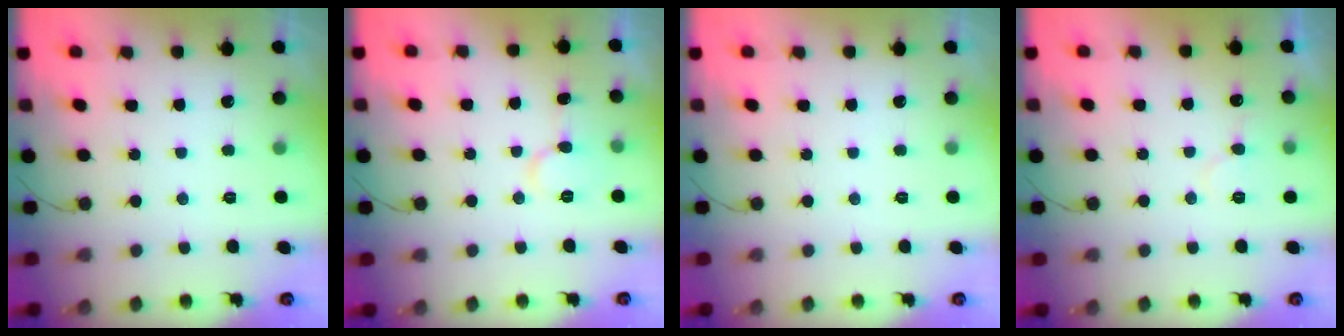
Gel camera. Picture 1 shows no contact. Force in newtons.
{"total": 6.5, "press": 6.5, "slide": 0.5}
{"total": 0.0}
{"total": 5.4, "press": 5.3, "slide": 0.4}